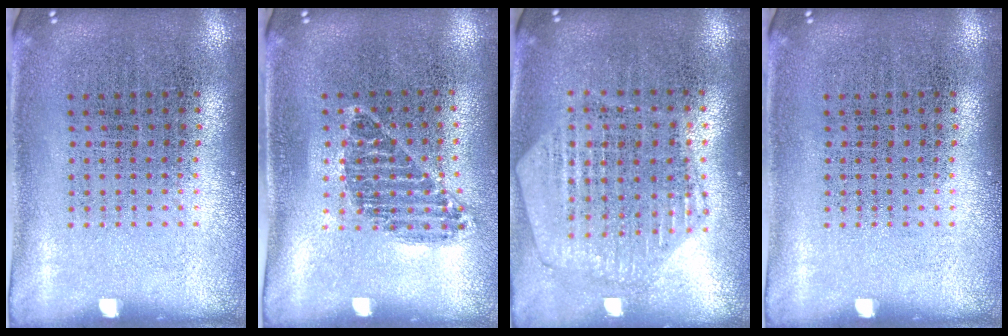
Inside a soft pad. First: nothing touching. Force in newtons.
{"total": 1.0, "press": 0.8, "slide": 0.5}
{"total": 1.2, "press": 1.2, "slide": 0.2}
{"total": 0.0}